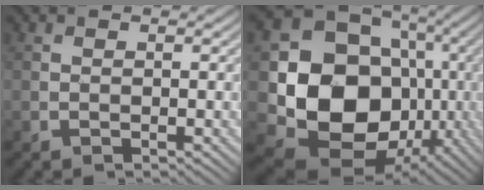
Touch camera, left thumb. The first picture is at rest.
{"total": 16.8, "force": [-1.4, 13.7, 9.5], "torque": [-0.184, -0.052, -0.014]}